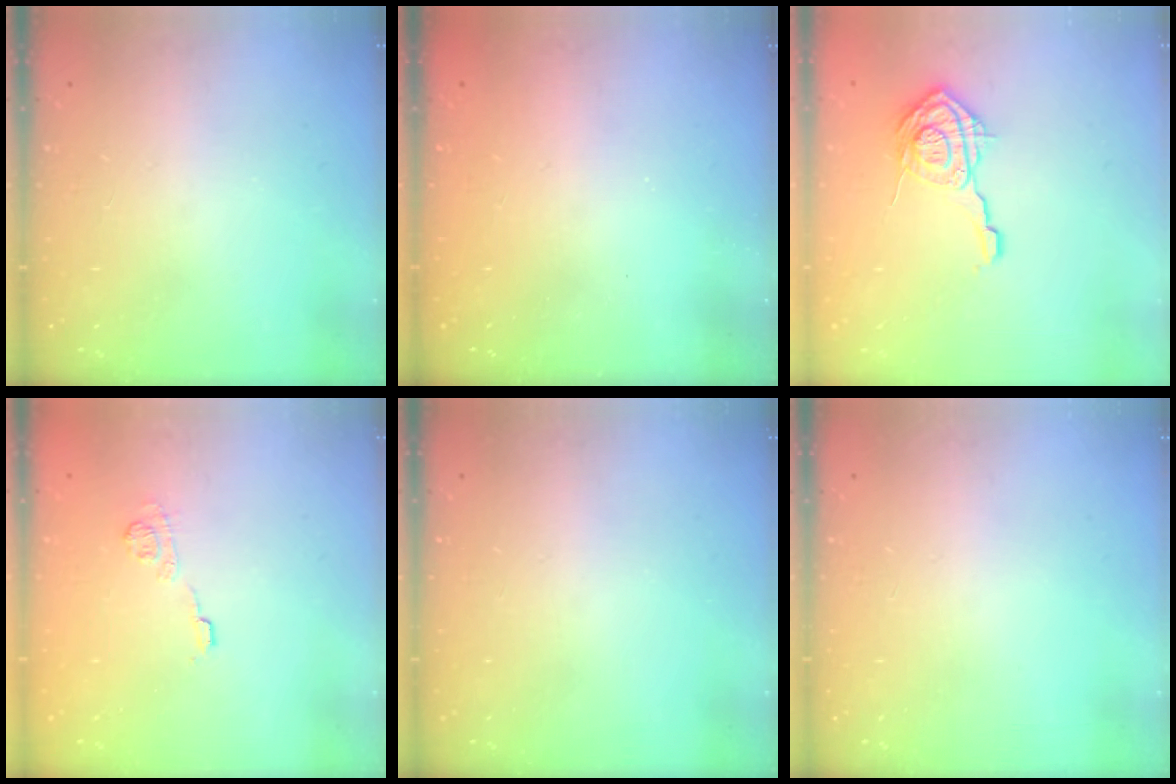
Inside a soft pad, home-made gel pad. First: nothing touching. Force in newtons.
{"total": 2.3, "press": 2.2, "slide": 0.7}
{"total": 14.9, "press": 14.9, "slide": 0.5}
{"total": 8.0, "press": 7.9, "slide": 1.0}
{"total": 0.0}
{"total": 0.0}